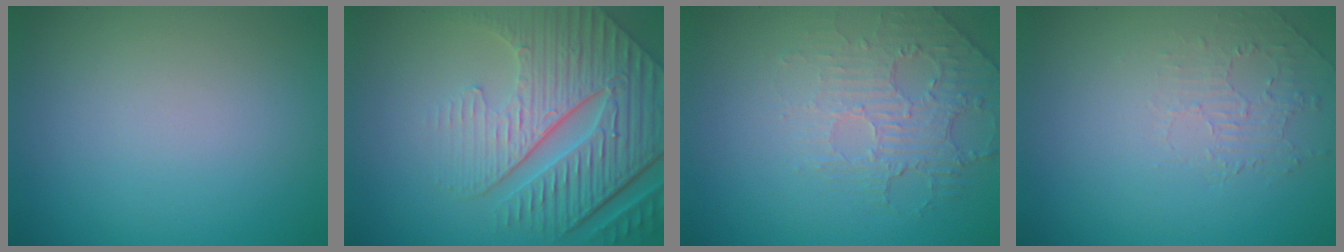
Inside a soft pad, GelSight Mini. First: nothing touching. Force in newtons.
{"total": 9.1, "press": 6.2, "slide": 6.6}
{"total": 2.3, "press": 1.5, "slide": 1.7}
{"total": 1.9, "press": 0.3, "slide": 1.9}